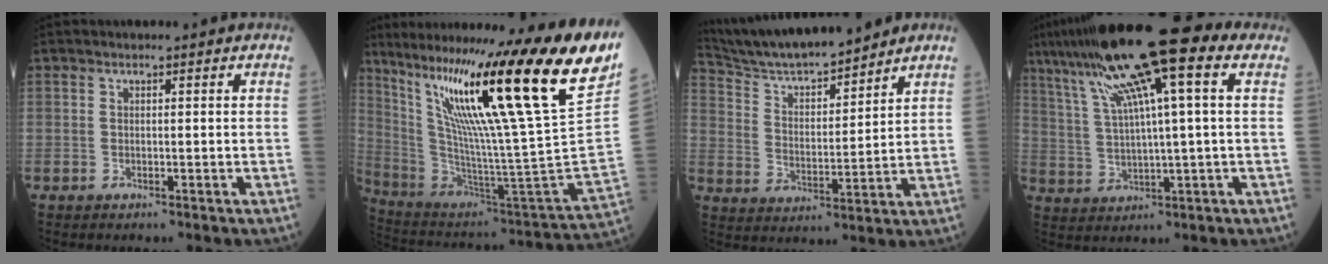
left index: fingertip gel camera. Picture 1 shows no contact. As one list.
[{"total": 33.0, "force": [20.2, -1.5, 26.1], "torque": [-0.398, -0.048, 0.322]}, {"total": 13.6, "force": [12.6, 0.8, 5.0], "torque": [-0.095, 0.010, 0.226]}, {"total": 16.9, "force": [8.5, 1.3, 14.5], "torque": [-0.254, 0.038, 0.141]}]